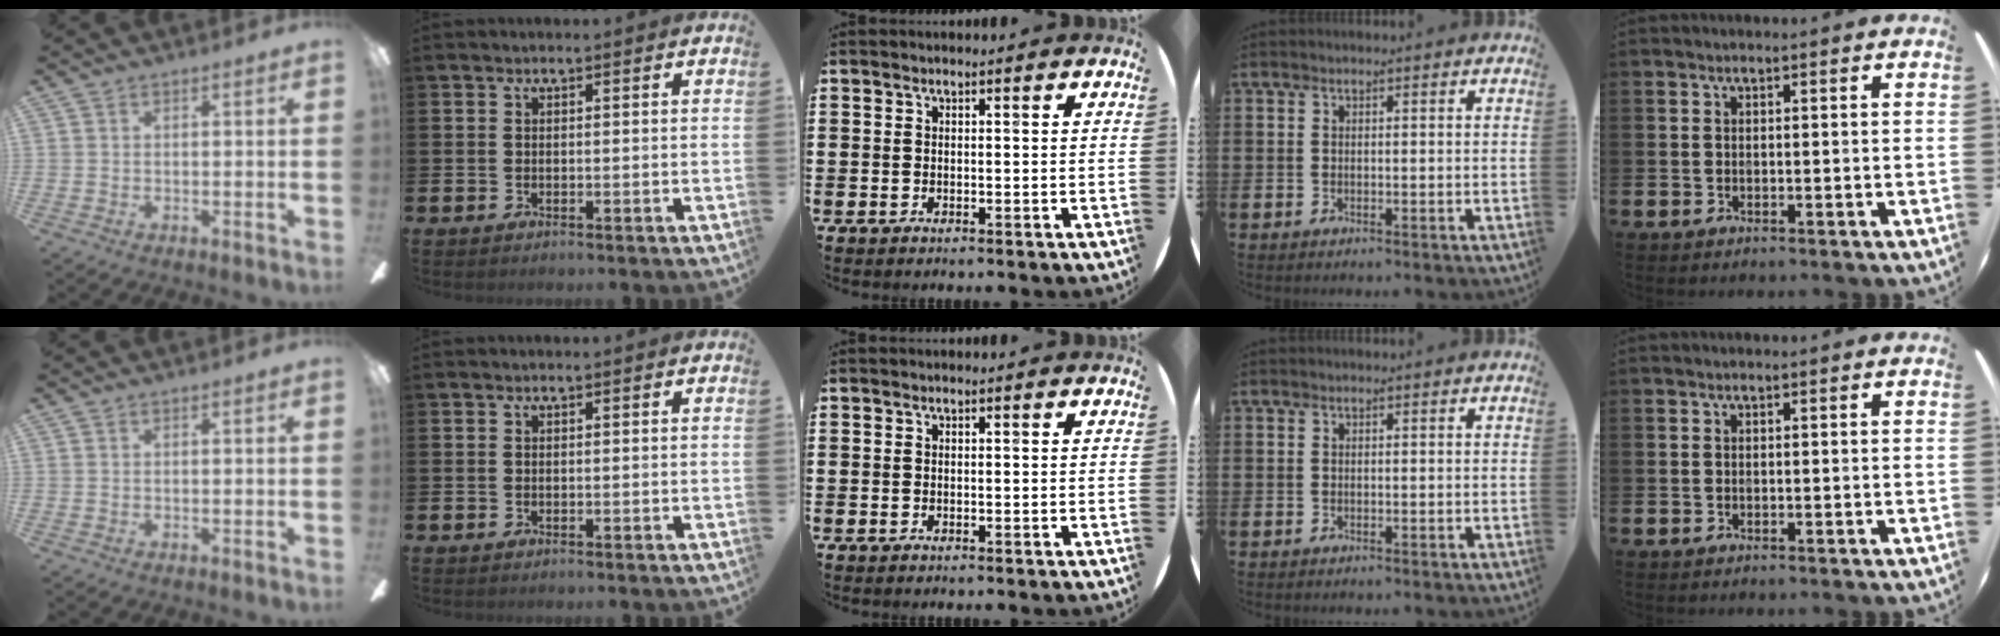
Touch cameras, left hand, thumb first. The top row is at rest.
{}